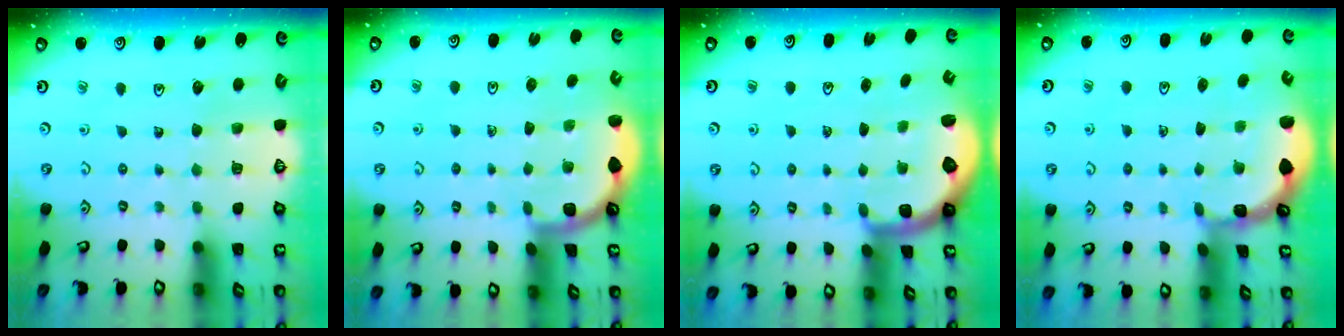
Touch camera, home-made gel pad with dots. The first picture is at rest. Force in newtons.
{"total": 1.7, "press": 1.7, "slide": 0.1}
{"total": 1.7, "press": 1.6, "slide": 0.4}
{"total": 1.4, "press": 1.4, "slide": 0.0}